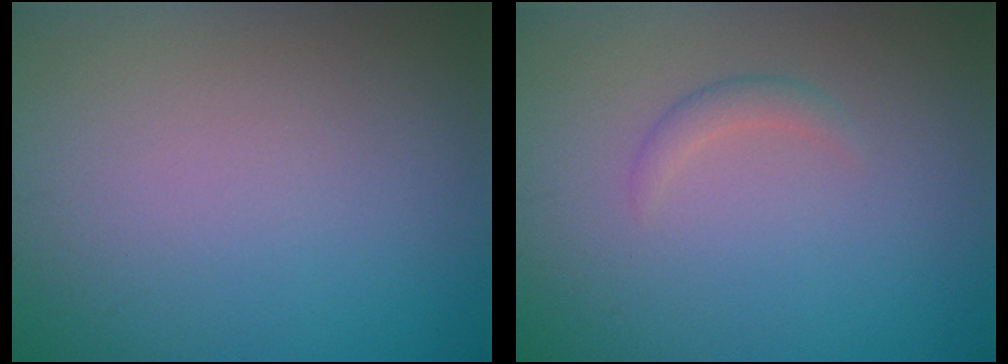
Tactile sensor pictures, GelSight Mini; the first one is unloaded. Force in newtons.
{"total": 1.1, "press": 1.1, "slide": 0.1}